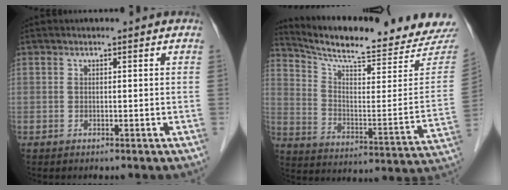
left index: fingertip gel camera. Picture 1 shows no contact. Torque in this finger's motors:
{"motor_torque": [-0.99, -1.15, 0.16, 0.05]}